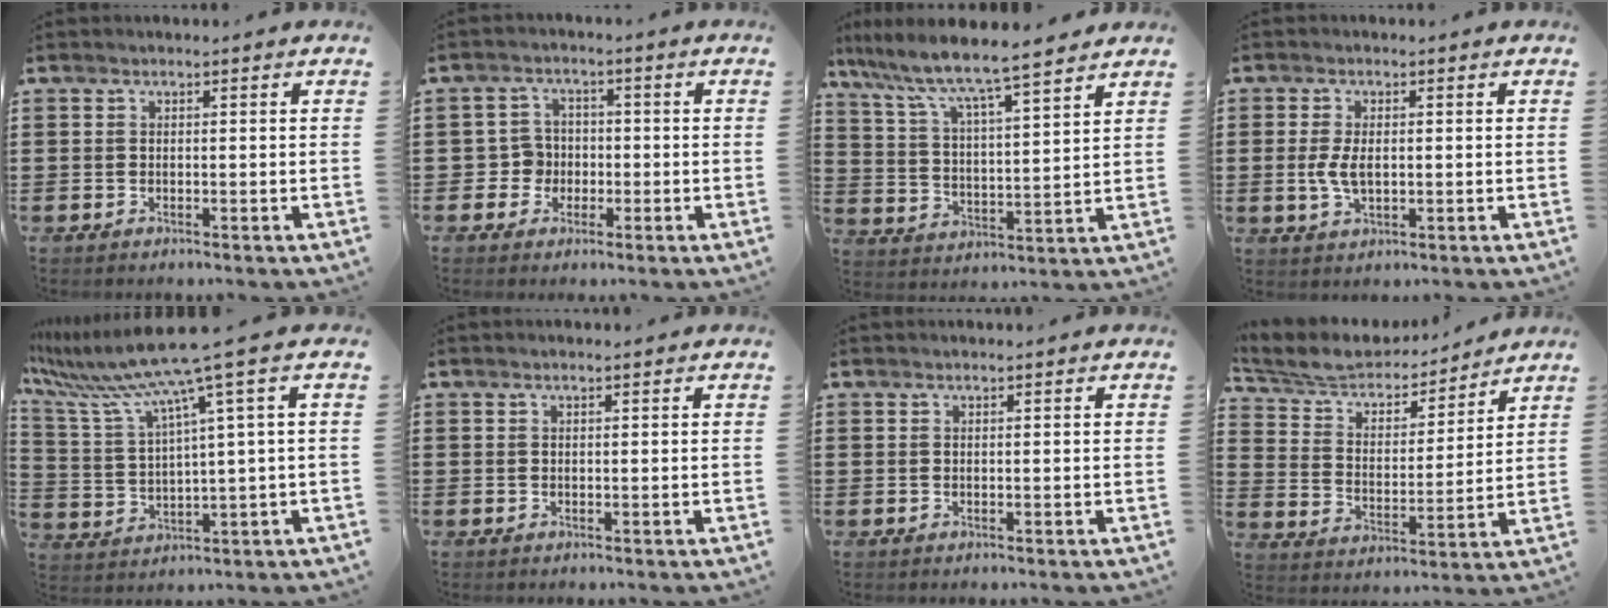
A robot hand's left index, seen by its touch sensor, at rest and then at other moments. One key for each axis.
{"total": 3.8, "fx": -0.9, "fy": 3.6, "fz": 0.9, "tx": -0.031, "ty": 0.005, "tz": -0.020}
{"total": 6.4, "fx": 5.8, "fy": 0.0, "fz": 2.8, "tx": -0.080, "ty": -0.038, "tz": 0.092}
{"total": 4.2, "fx": 0.0, "fy": 2.1, "fz": 3.6, "tx": -0.084, "ty": 0.001, "tz": -0.004}
{"total": 10.1, "fx": 6.6, "fy": -0.5, "fz": 7.6, "tx": -0.187, "ty": -0.047, "tz": 0.100}
{"total": 0.6, "fx": 0.5, "fy": 0.0, "fz": 0.4, "tx": -0.008, "ty": 0.000, "tz": 0.009}
{"total": 0.5, "fx": 0.5, "fy": 0.0, "fz": 0.3, "tx": -0.005, "ty": -0.001, "tz": 0.010}
{"total": 6.2, "fx": 5.8, "fy": 1.5, "fz": 1.6, "tx": -0.062, "ty": -0.039, "tz": 0.097}